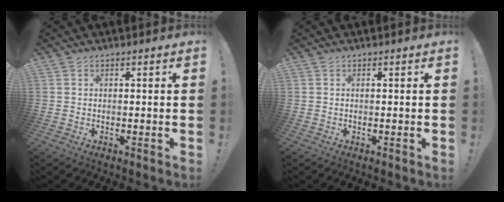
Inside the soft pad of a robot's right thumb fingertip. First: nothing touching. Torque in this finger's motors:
{"motor_torque": [0.03, -0.03, -0.05, 0.05, 0.03]}